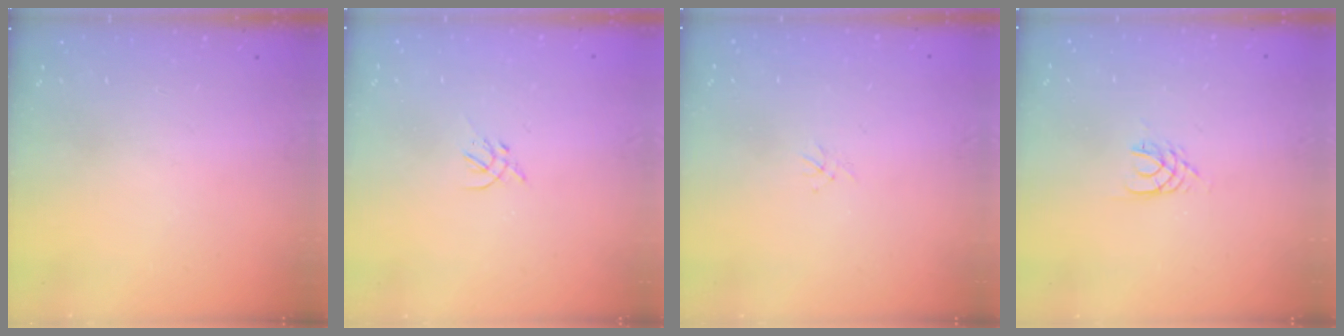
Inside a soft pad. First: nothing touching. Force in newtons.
{"total": 1.4, "press": 1.3, "slide": 0.5}
{"total": 1.1, "press": 1.0, "slide": 0.3}
{"total": 3.0, "press": 2.9, "slide": 0.4}